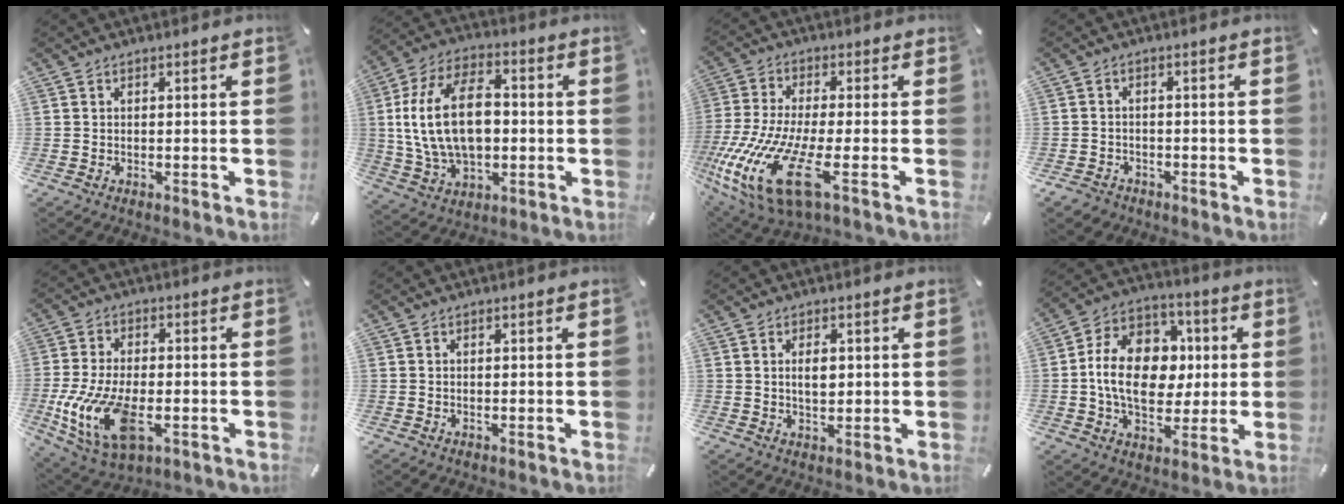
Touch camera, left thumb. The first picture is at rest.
{"total": 18.9, "force": [0.6, 12.3, 14.4], "torque": [-0.302, 0.011, 0.009]}
{"total": 19.2, "force": [-7.1, 6.7, 16.5], "torque": [-0.368, -0.009, -0.119]}
{"total": 2.8, "force": [-2.1, 1.8, 0.6], "torque": [-0.016, 0.012, -0.044]}
{"total": 15.9, "force": [-4.2, 8.6, 12.7], "torque": [-0.280, -0.005, -0.070]}
{"total": 0.0}
{"total": 3.6, "force": [0.6, 2.0, 2.9], "torque": [-0.045, 0.000, 0.006]}
{"total": 16.4, "force": [-0.4, 12.5, 10.5], "torque": [-0.199, 0.017, -0.004]}